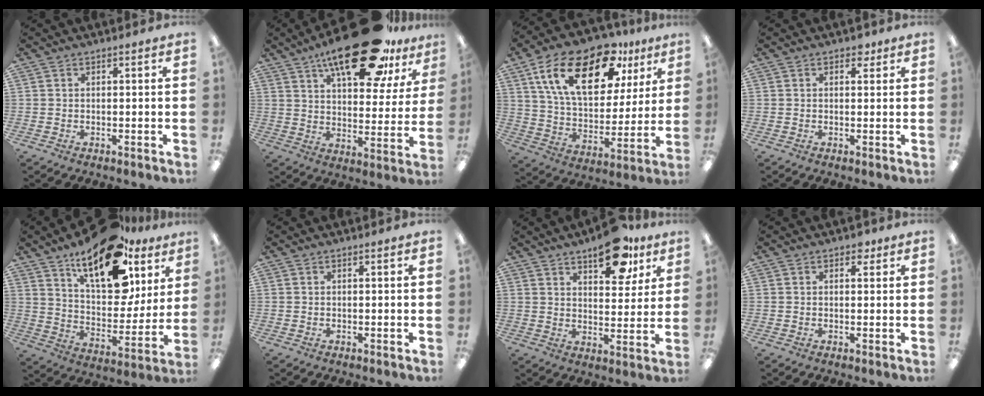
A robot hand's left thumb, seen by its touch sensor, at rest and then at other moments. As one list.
[{"total": 24.7, "force": [16.2, 9.5, 16.0], "torque": [-0.239, -0.082, 0.262]}, {"total": 23.0, "force": [12.4, 11.6, 15.5], "torque": [-0.267, -0.041, 0.215]}, {"total": 2.2, "force": [1.4, 1.4, 1.1], "torque": [-0.006, -0.003, 0.021]}, {"total": 20.9, "force": [13.0, 9.8, 13.1], "torque": [-0.203, -0.071, 0.222]}, {"total": 0.0}, {"total": 13.9, "force": [8.9, 6.6, 8.5], "torque": [-0.098, -0.041, 0.146]}, {"total": 2.1, "force": [1.2, 1.3, 1.1], "torque": [-0.006, -0.003, 0.018]}]